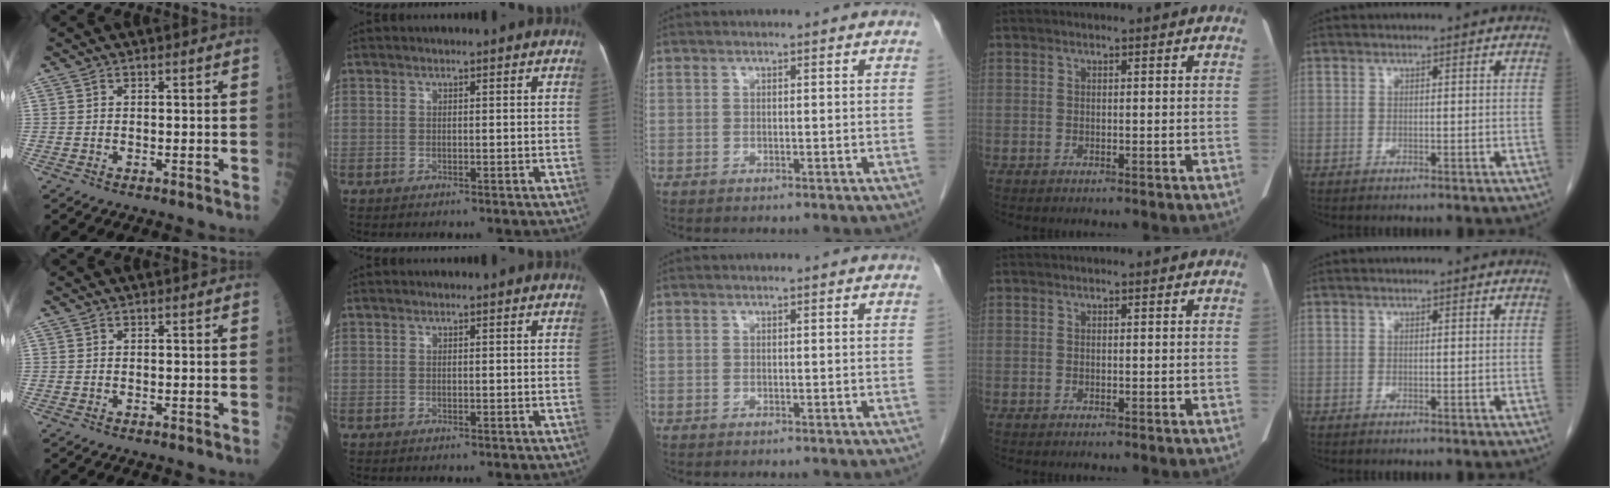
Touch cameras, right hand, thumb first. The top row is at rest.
{}